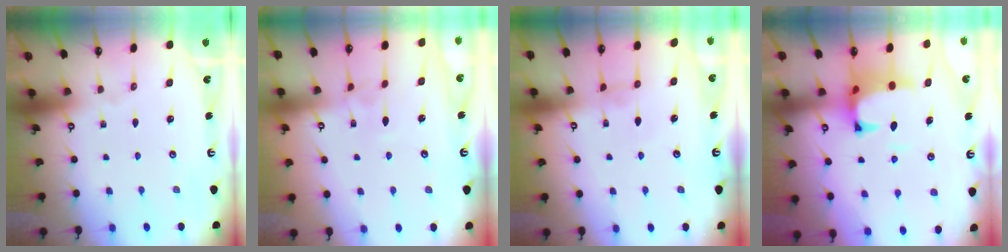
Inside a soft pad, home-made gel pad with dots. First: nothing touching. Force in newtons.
{"total": 2.7, "press": 2.7, "slide": 0.4}
{"total": 0.6, "press": 0.5, "slide": 0.4}
{"total": 2.6, "press": 2.3, "slide": 1.1}